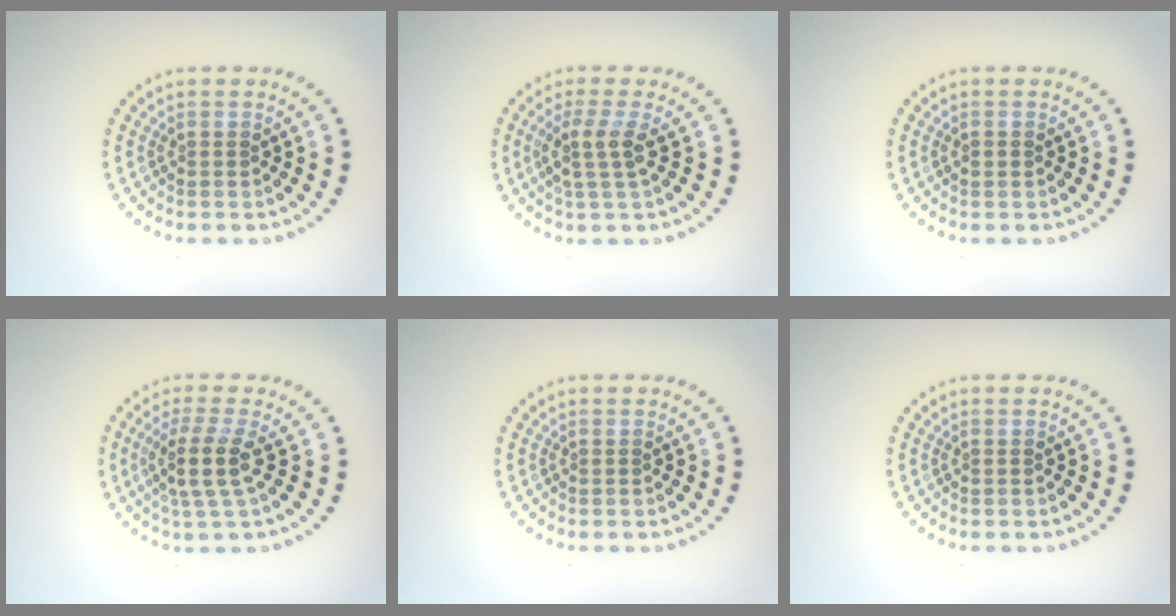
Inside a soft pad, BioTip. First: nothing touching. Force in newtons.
{"total": 2.6, "press": 2.0, "slide": 1.6}
{"total": 0.8, "press": 0.8, "slide": 0.1}
{"total": 3.3, "press": 2.6, "slide": 2.1}
{"total": 0.0}
{"total": 0.0}